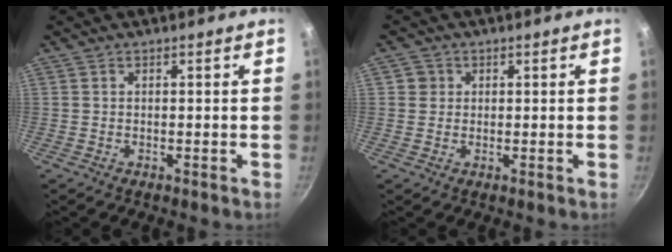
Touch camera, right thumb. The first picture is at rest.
{"total": 2.6, "force": [0.5, 2.5, 0.5], "torque": [0.005, 0.005, 0.004]}